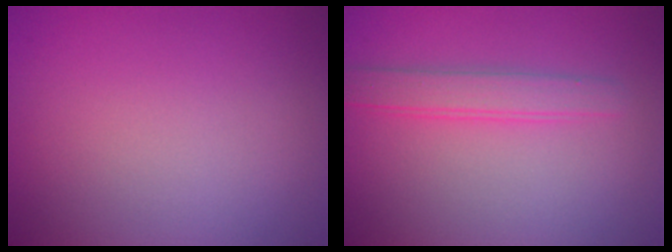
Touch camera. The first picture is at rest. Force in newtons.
{"total": 2.5, "press": 2.5, "slide": 0.1}